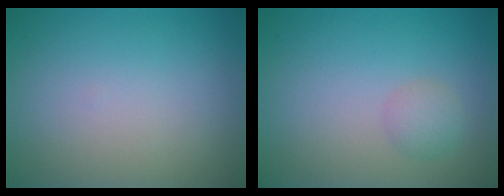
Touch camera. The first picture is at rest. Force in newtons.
{"total": 1.4, "press": 1.4, "slide": 0.1}